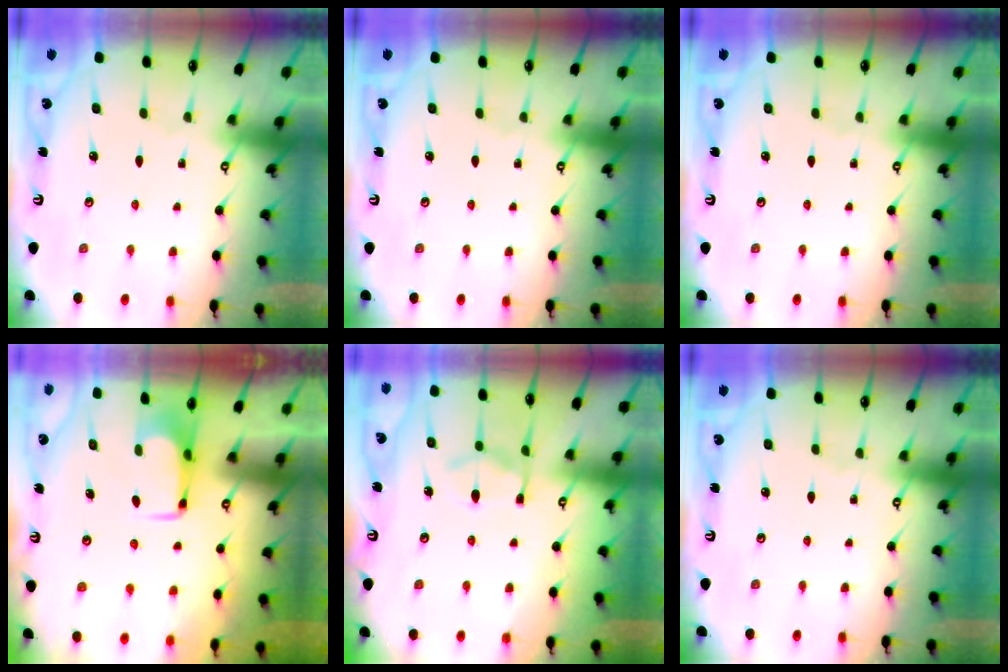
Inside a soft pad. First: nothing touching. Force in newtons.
{"total": 0.0}
{"total": 0.0}
{"total": 1.7, "press": 1.6, "slide": 0.5}
{"total": 10.9, "press": 10.9, "slide": 1.1}
{"total": 0.0}